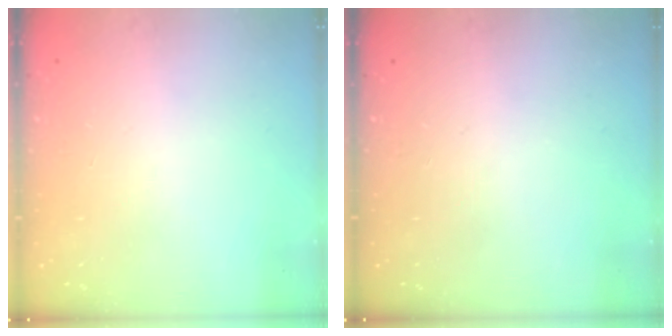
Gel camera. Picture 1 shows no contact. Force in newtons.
{"total": 0.0}